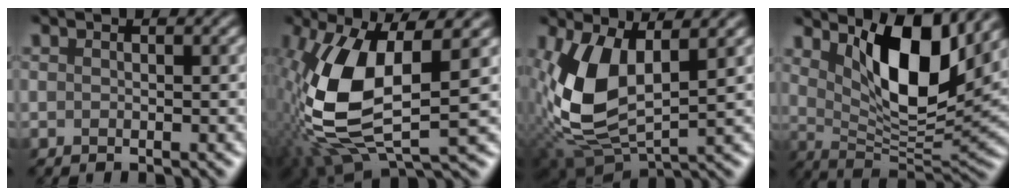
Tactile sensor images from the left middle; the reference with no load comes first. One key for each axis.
{"total": 10.2, "fx": -0.2, "fy": 4.6, "fz": 9.1, "tx": -0.228, "ty": -0.009, "tz": -0.001}
{"total": 8.2, "fx": 1.0, "fy": 4.2, "fz": 7.0, "tx": -0.178, "ty": -0.001, "tz": 0.016}
{"total": 8.8, "fx": 4.1, "fy": 2.8, "fz": 7.3, "tx": -0.132, "ty": -0.017, "tz": 0.071}